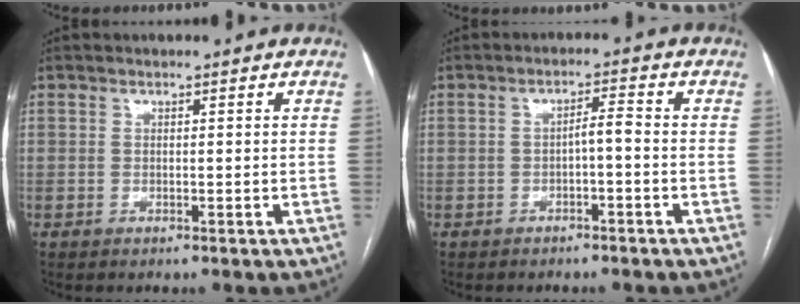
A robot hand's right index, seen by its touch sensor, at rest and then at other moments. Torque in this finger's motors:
{"motor_torque": [0.31, -0.22, 0.01, 0.05]}